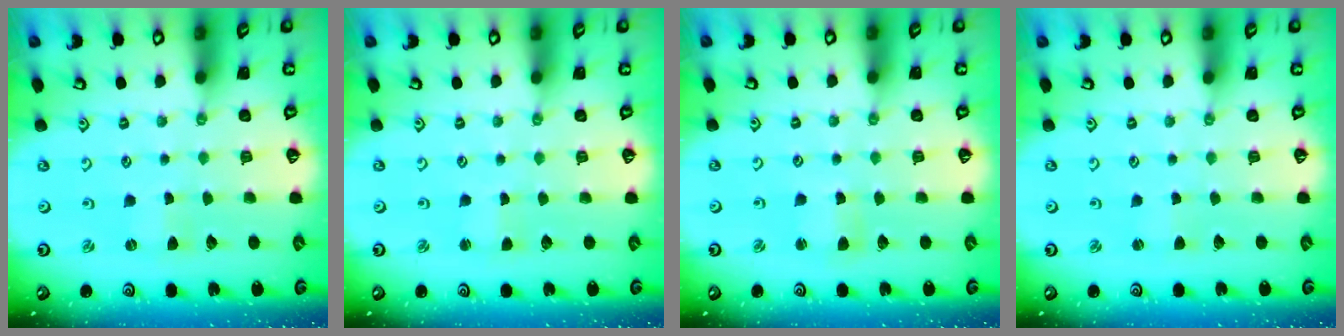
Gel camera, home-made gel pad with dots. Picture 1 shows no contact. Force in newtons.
{"total": 1.4, "press": 1.3, "slide": 0.2}
{"total": 2.4, "press": 2.4, "slide": 0.2}
{"total": 1.6, "press": 1.6, "slide": 0.3}